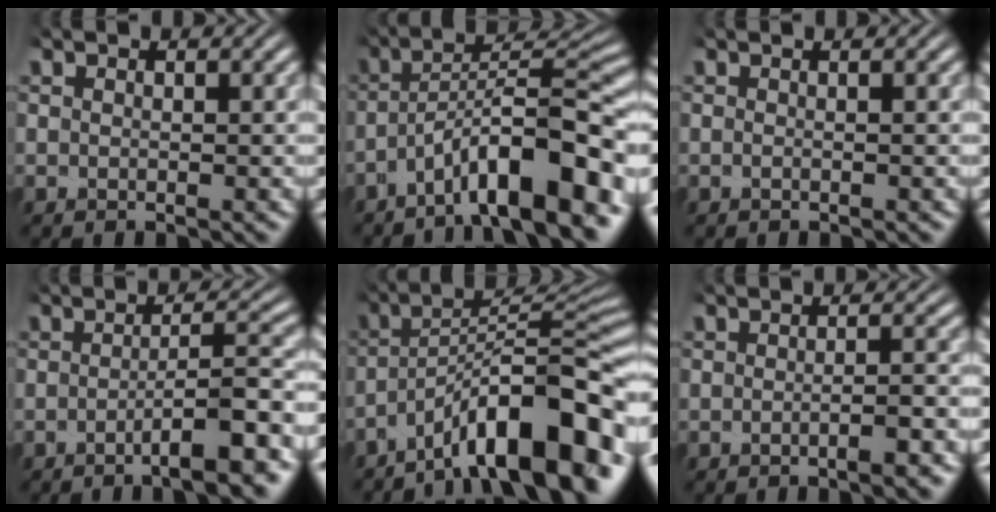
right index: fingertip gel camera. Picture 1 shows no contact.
{"total": 7.7, "force": [-3.7, 1.8, 6.5], "torque": [-0.081, 0.020, -0.069]}
{"total": 0.6, "force": [-0.2, -0.5, -0.2], "torque": [0.013, 0.016, -0.014]}
{"total": 4.9, "force": [-3.2, -0.1, 3.7], "torque": [-0.025, 0.024, -0.064]}
{"total": 9.4, "force": [-4.2, 3.1, 7.9], "torque": [-0.096, 0.019, -0.081]}
{"total": 1.4, "force": [-1.2, -0.3, 0.7], "torque": [0.009, 0.030, -0.040]}